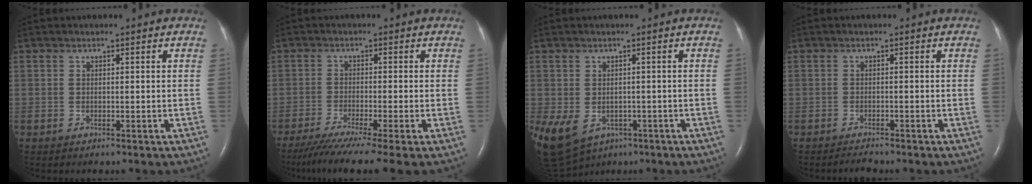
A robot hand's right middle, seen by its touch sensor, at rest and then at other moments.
{"total": 9.8, "force": [-7.5, -1.0, 6.2], "torque": [-0.091, -0.032, -0.117]}
{"total": 17.2, "force": [-7.4, 12.9, 8.7], "torque": [-0.252, -0.022, -0.095]}
{"total": 1.1, "force": [-1.1, 0.0, 0.1], "torque": [-0.010, -0.005, -0.015]}